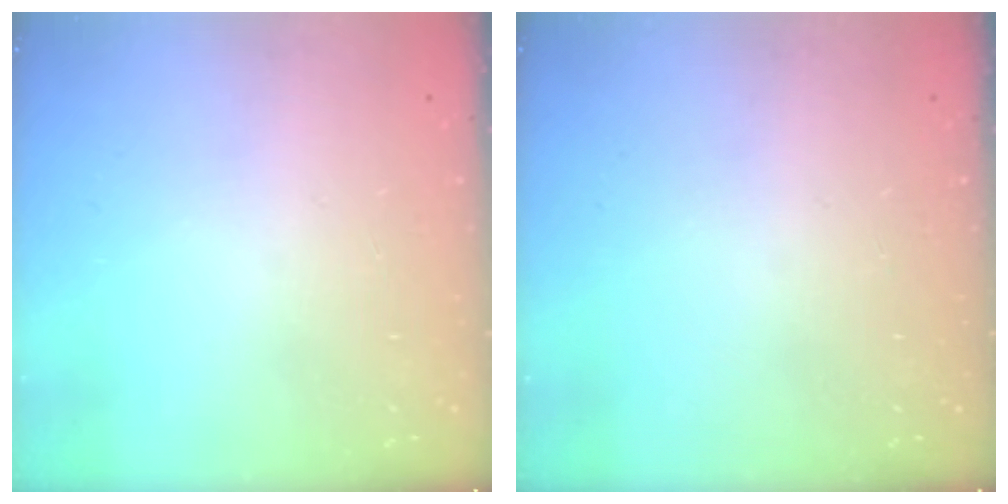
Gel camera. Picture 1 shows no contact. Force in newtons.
{"total": 0.0}